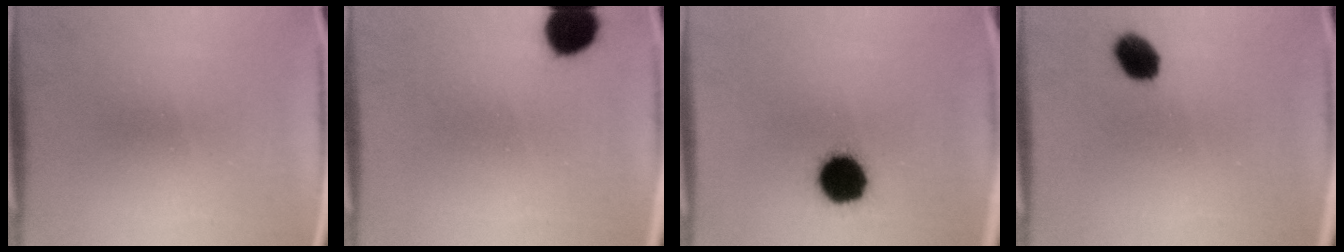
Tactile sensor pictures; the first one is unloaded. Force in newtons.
{"total": 9.1}
{"total": 12.0}
{"total": 5.5}